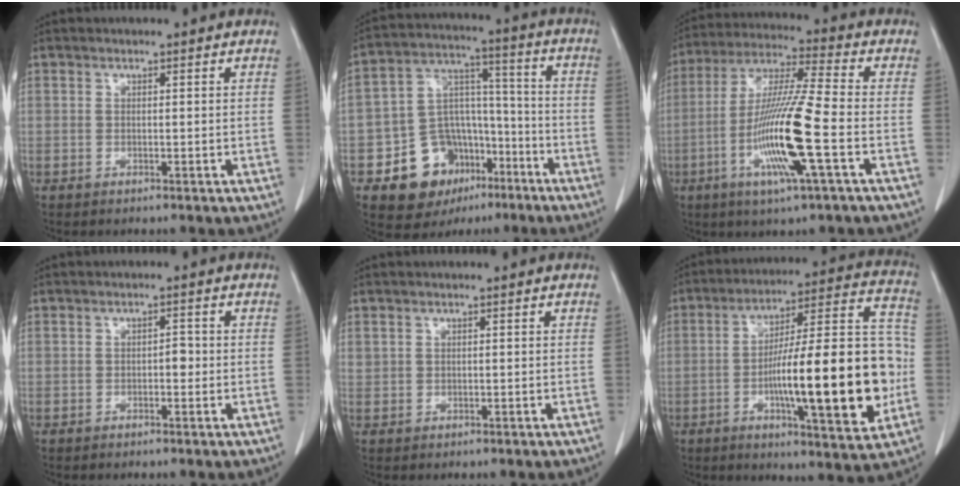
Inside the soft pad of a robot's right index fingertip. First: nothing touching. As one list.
[{"total": 14.2, "force": [-7.1, 10.5, 6.3], "torque": [-0.103, 0.055, -0.101]}, {"total": 15.1, "force": [-4.4, 0.1, 14.4], "torque": [-0.292, -0.014, -0.088]}, {"total": 1.5, "force": [-0.3, 0.8, 1.3], "torque": [-0.014, 0.005, -0.005]}, {"total": 0.7, "force": [0.4, 0.5, 0.1], "torque": [0.008, 0.005, 0.006]}, {"total": 23.2, "force": [-4.4, 3.8, 22.4], "torque": [-0.310, 0.022, -0.061]}]